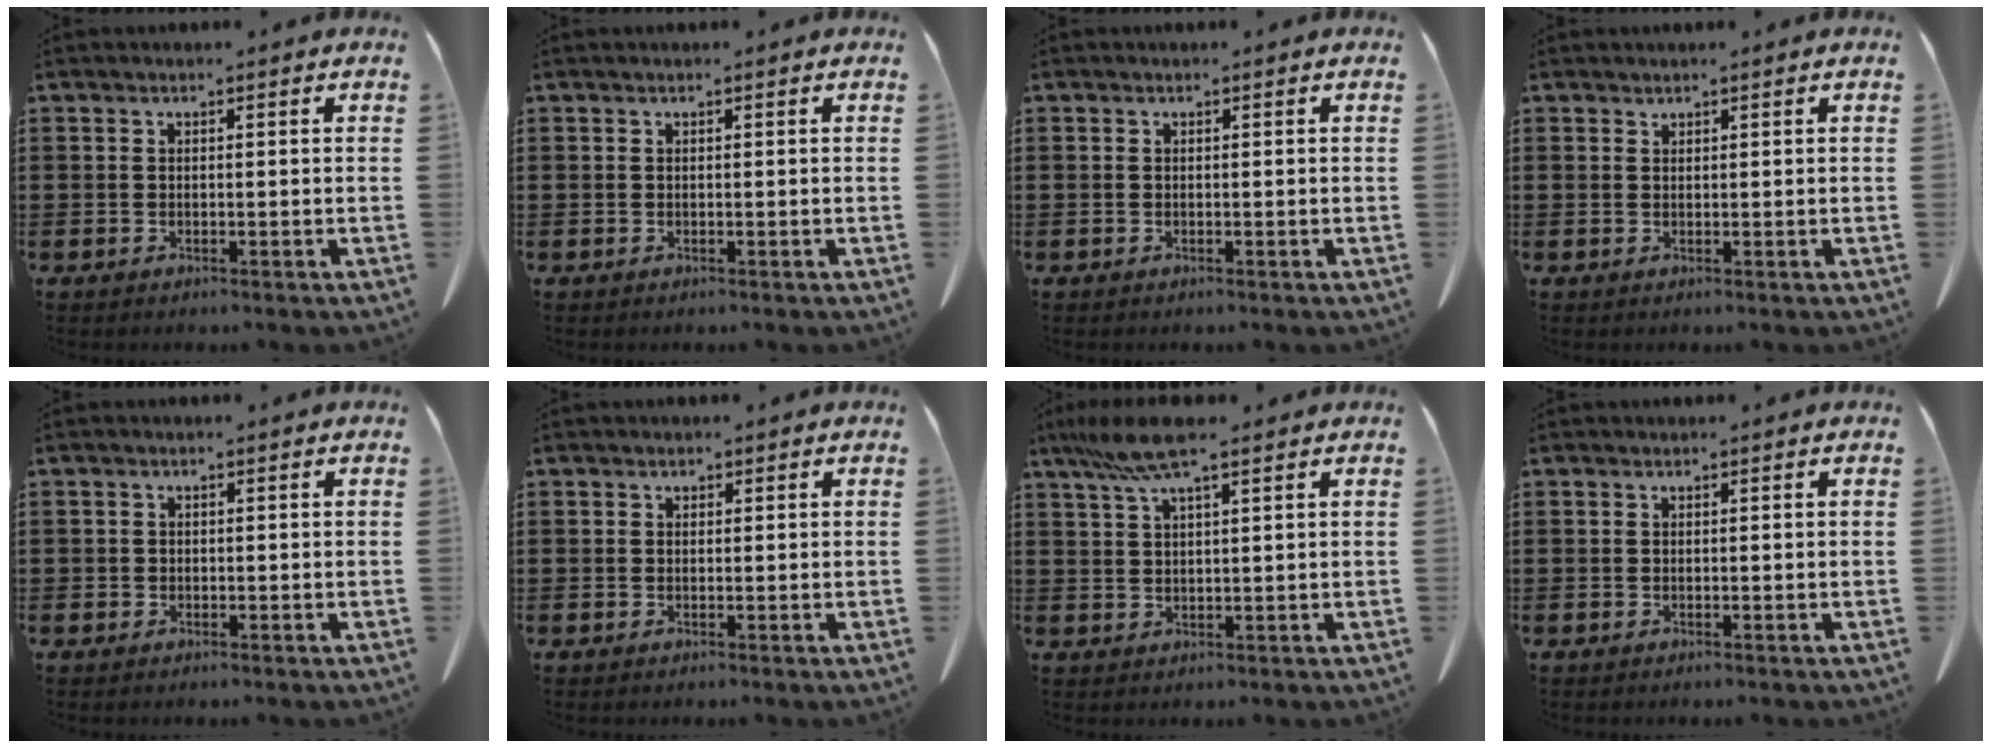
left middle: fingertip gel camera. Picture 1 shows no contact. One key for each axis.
{"total": 0.0}
{"total": 0.0}
{"total": 0.7, "fx": 0.7, "fy": 0.1, "fz": 0.0, "tx": -0.002, "ty": -0.001, "tz": 0.014}
{"total": 0.6, "fx": 0.0, "fy": 0.6, "fz": 0.1, "tx": -0.003, "ty": 0.005, "tz": -0.001}
{"total": 0.5, "fx": 0.3, "fy": 0.4, "fz": 0.1, "tx": -0.003, "ty": 0.003, "tz": 0.006}
{"total": 6.8, "fx": 4.5, "fy": 0.8, "fz": 5.0, "tx": -0.108, "ty": -0.004, "tz": 0.082}
{"total": 0.0}